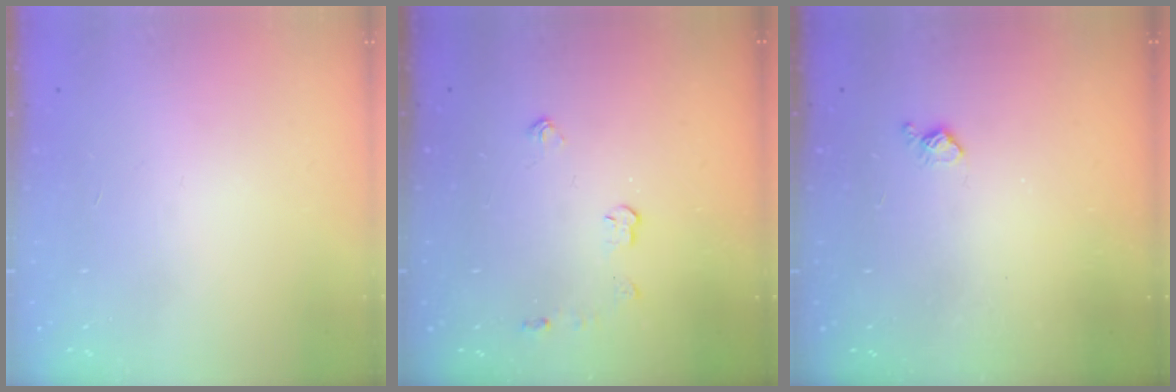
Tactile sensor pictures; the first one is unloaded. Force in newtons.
{"total": 3.7, "press": 3.7, "slide": 0.6}
{"total": 3.9, "press": 3.8, "slide": 0.5}